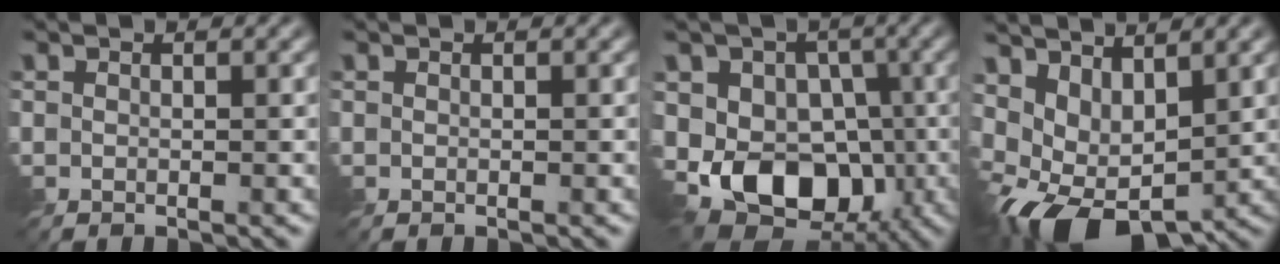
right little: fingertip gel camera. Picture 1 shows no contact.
{"total": 0.0}
{"total": 9.1, "force": [-2.4, 6.8, 5.4], "torque": [-0.082, -0.002, -0.054]}
{"total": 7.7, "force": [0.1, 4.5, 6.2], "torque": [-0.119, -0.021, 0.015]}